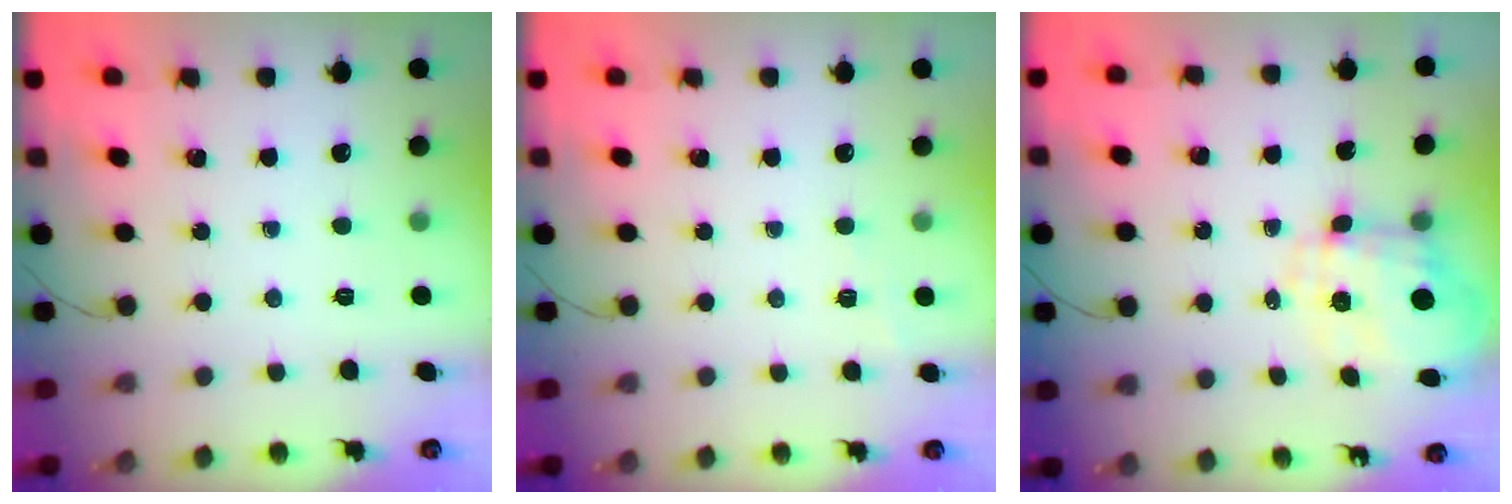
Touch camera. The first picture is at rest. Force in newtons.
{"total": 4.3, "press": 4.1, "slide": 1.2}
{"total": 3.3, "press": 2.9, "slide": 1.7}